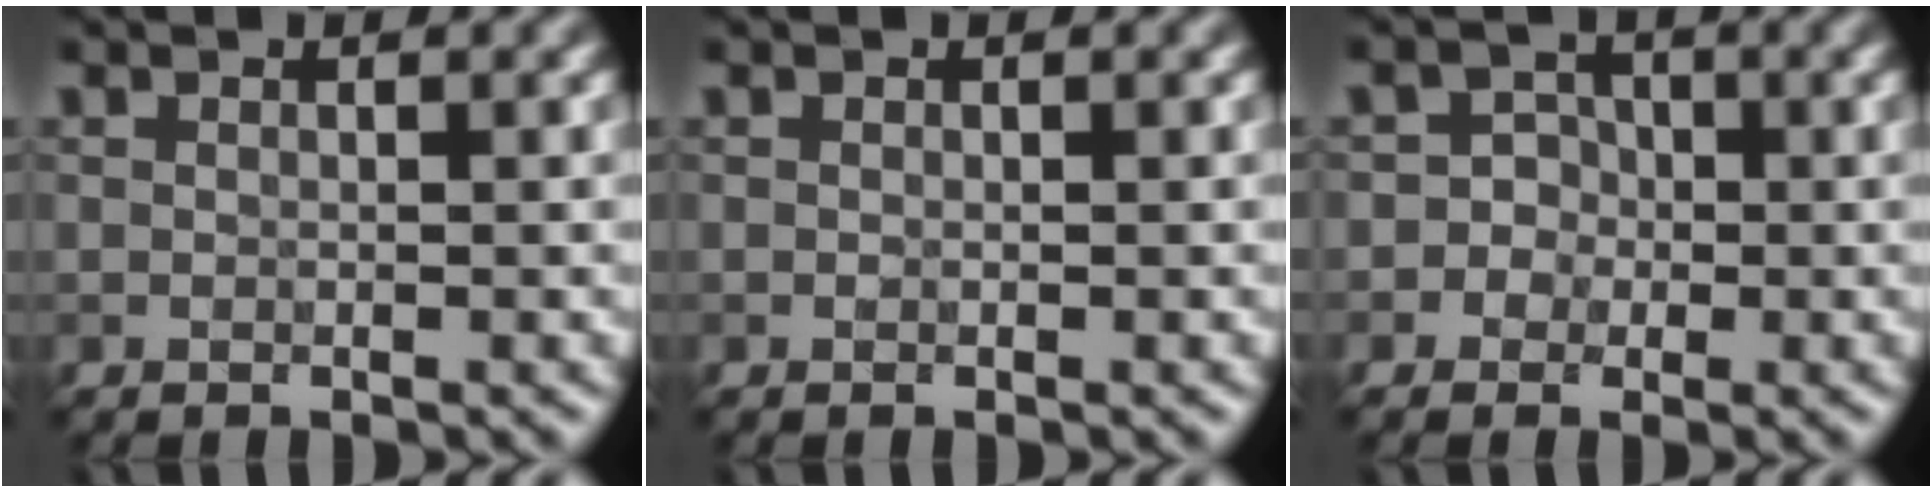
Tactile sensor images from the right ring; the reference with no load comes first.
{"total": 0.0}
{"total": 2.0, "force": [-0.7, 1.9, 0.0], "torque": [0.034, 0.005, -0.020]}